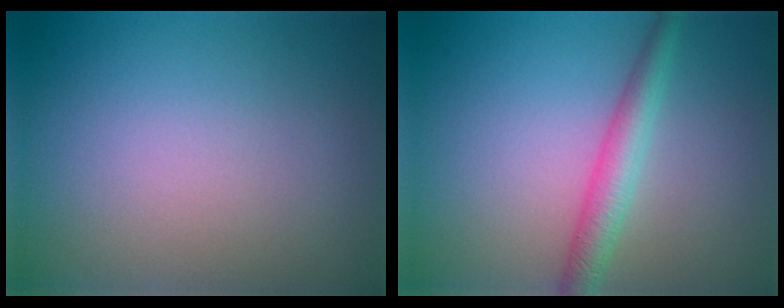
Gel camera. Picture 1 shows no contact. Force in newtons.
{"total": 3.0, "press": 3.0, "slide": 0.1}